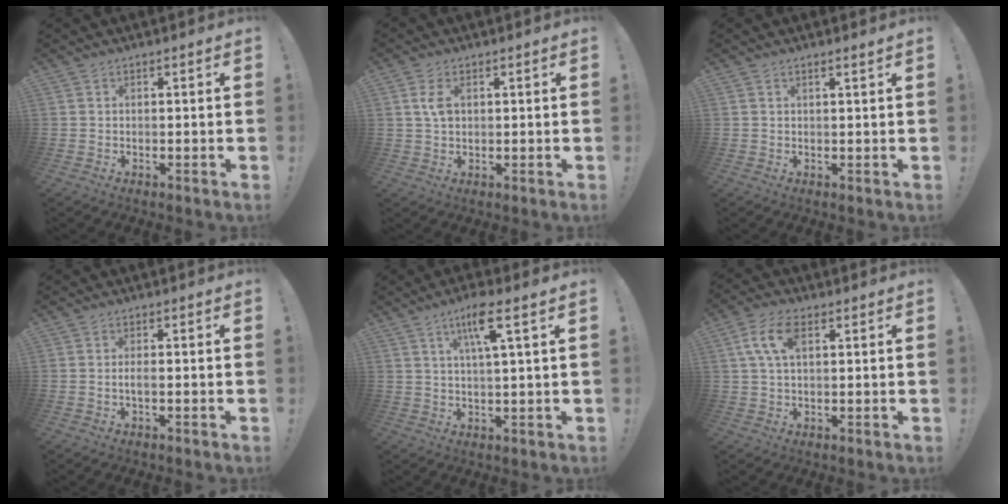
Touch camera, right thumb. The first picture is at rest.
{"total": 4.5, "force": [1.3, 2.6, 3.4], "torque": [-0.066, 0.000, 0.020]}
{"total": 1.1, "force": [0.6, -0.4, 0.8], "torque": [-0.012, -0.003, 0.010]}
{"total": 2.2, "force": [-0.8, 0.5, 2.0], "torque": [-0.048, 0.003, -0.015]}
{"total": 8.4, "force": [3.6, 0.7, 7.5], "torque": [-0.131, -0.001, 0.054]}
{"total": 7.9, "force": [2.5, 3.8, 6.5], "torque": [-0.127, 0.007, 0.047]}